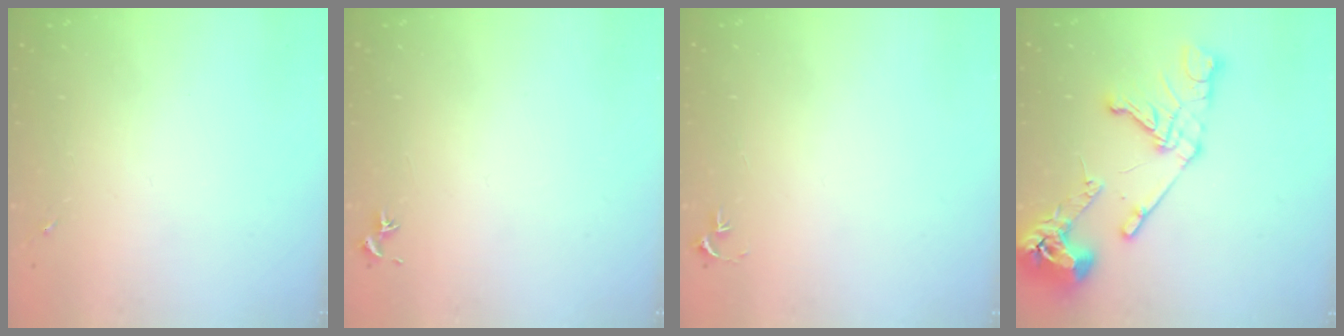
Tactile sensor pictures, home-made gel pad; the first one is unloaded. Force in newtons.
{"total": 0.8, "press": 0.7, "slide": 0.3}
{"total": 2.7, "press": 2.7, "slide": 0.3}
{"total": 17.0, "press": 16.9, "slide": 1.9}